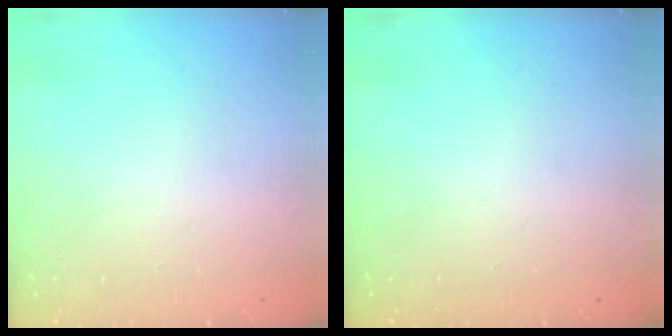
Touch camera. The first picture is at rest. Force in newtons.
{"total": 0.0}